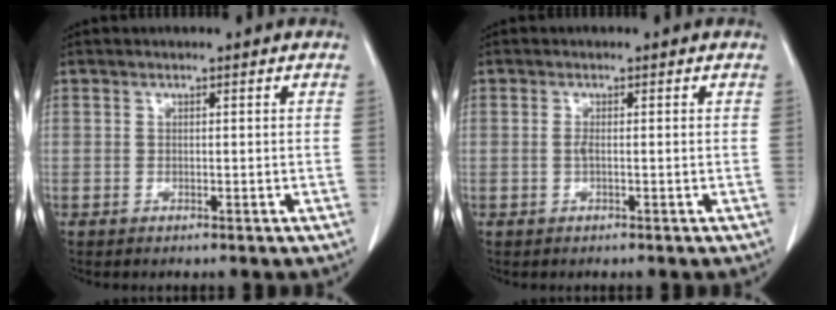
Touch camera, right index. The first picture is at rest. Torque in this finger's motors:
{"motor_torque": [-0.13, 0.20, 0.07, 0.01]}